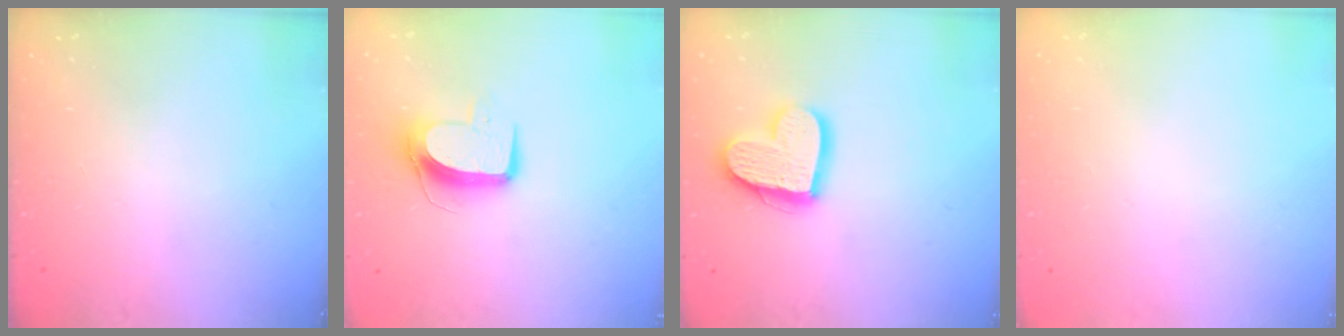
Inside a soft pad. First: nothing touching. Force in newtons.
{"total": 9.8, "press": 9.8, "slide": 0.4}
{"total": 16.4, "press": 16.4, "slide": 1.5}
{"total": 0.0}